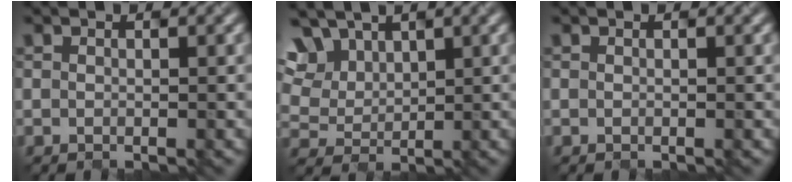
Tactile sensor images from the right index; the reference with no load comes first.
{"total": 6.2, "force": [3.5, 4.3, 2.8], "torque": [-0.114, 0.010, 0.090]}
{"total": 0.0}